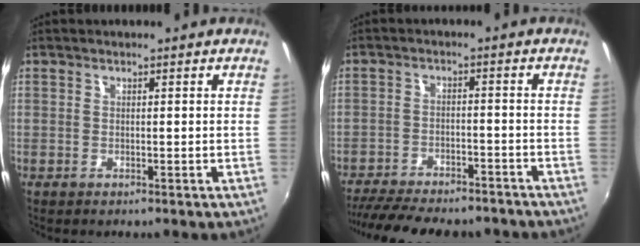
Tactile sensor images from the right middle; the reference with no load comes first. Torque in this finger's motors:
{"motor_torque": [1.11, -1.03, 0.64, 0.21]}